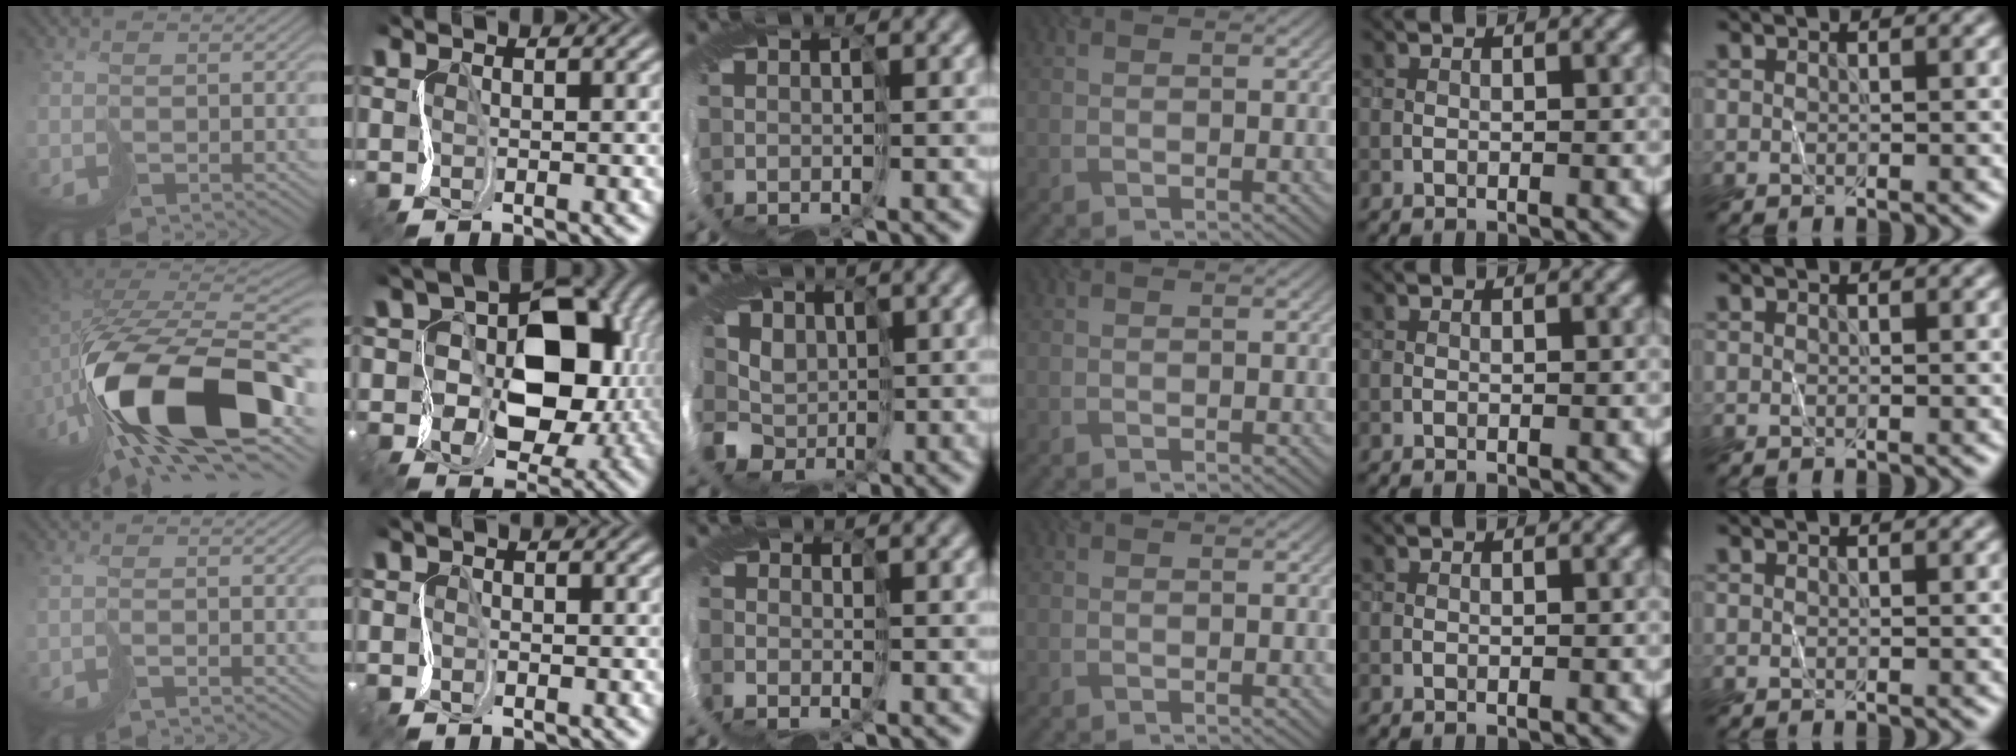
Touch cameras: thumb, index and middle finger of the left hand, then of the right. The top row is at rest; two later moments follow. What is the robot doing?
{"motion": "cut", "object": "receipt paper"}